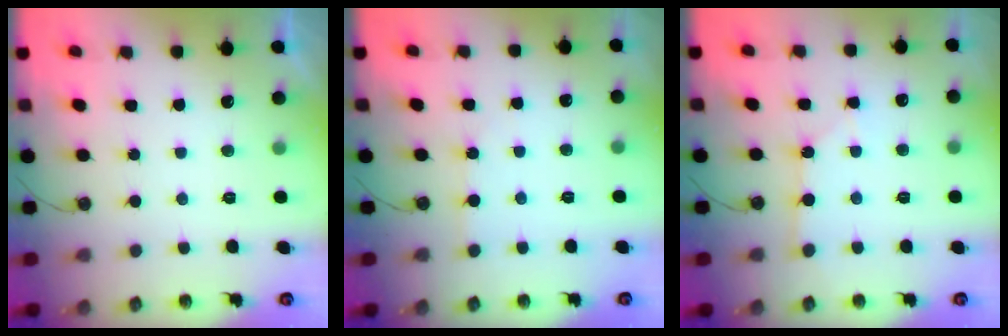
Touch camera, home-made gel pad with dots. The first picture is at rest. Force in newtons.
{"total": 2.3, "press": 2.3, "slide": 0.3}
{"total": 2.6, "press": 2.6, "slide": 0.3}